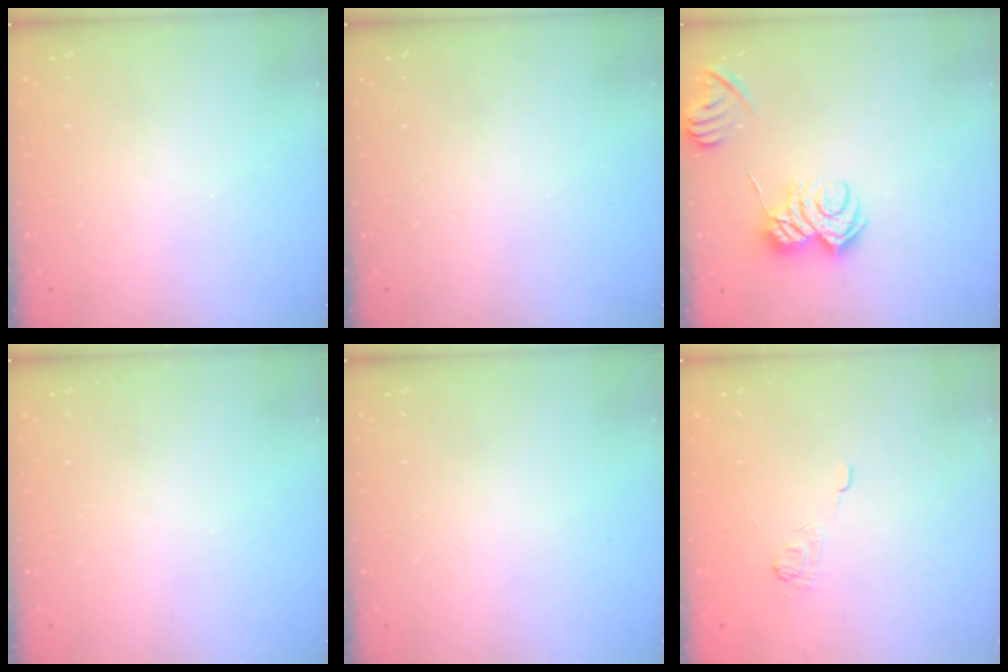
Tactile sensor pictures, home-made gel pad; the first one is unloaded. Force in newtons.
{"total": 0.0}
{"total": 8.0, "press": 8.0, "slide": 0.7}
{"total": 0.0}
{"total": 0.0}
{"total": 2.5, "press": 2.1, "slide": 1.4}